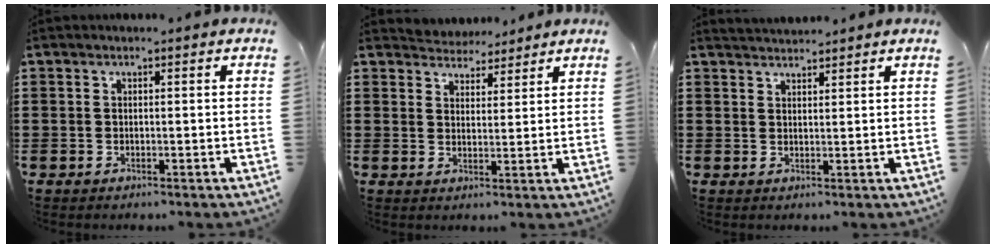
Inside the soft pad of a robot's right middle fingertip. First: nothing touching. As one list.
[{"total": 3.9, "force": [3.7, 1.2, -0.5], "torque": [-0.007, -0.014, 0.069]}, {"total": 2.1, "force": [2.0, 0.2, -0.3], "torque": [-0.001, 0.000, 0.040]}]